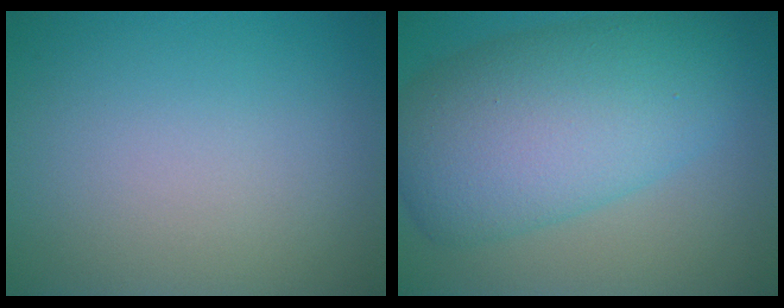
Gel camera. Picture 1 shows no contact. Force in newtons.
{"total": 10.7, "press": 10.7, "slide": 0.3}